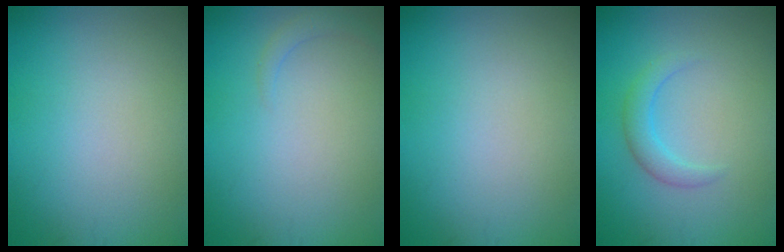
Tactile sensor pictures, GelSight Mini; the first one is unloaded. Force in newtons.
{"total": 1.0, "press": 1.0, "slide": 0.2}
{"total": 0.0}
{"total": 2.0, "press": 2.0, "slide": 0.1}